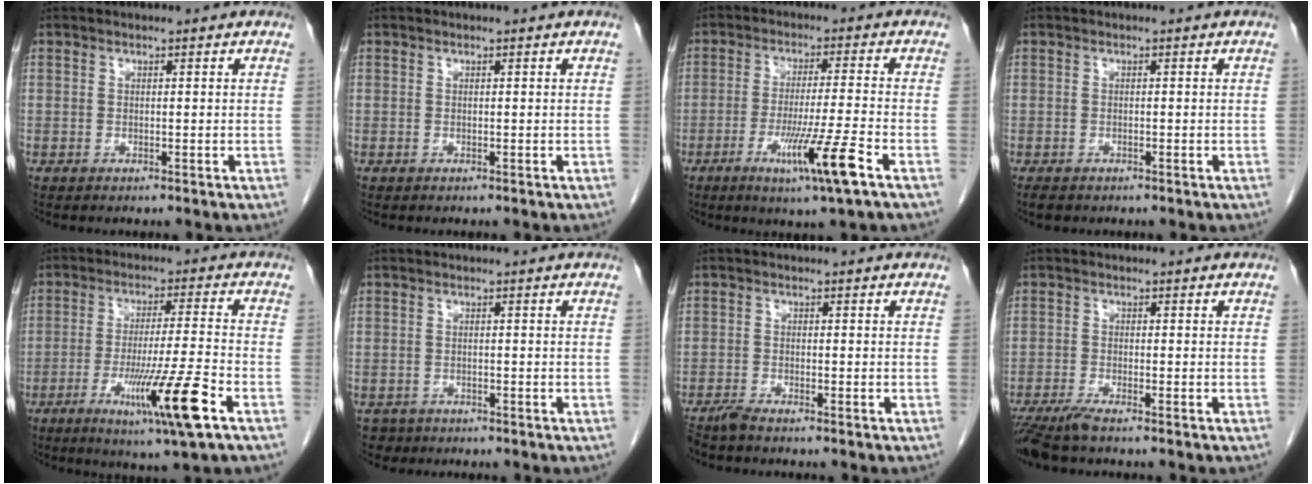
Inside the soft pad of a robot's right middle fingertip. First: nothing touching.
{"total": 0.0}
{"total": 9.4, "force": [-4.5, -1.3, 8.1], "torque": [-0.144, -0.027, -0.082]}
{"total": 1.5, "force": [-1.2, 0.6, 0.7], "torque": [-0.017, -0.004, -0.015]}
{"total": 12.0, "force": [-5.5, -1.1, 10.6], "torque": [-0.188, -0.027, -0.093]}
{"total": 1.9, "force": [-1.4, 1.3, -0.1], "torque": [-0.005, 0.004, -0.022]}
{"total": 2.0, "force": [-1.8, 0.0, 0.8], "torque": [-0.022, -0.006, -0.037]}
{"total": 4.4, "force": [-3.6, 0.1, 2.7], "torque": [-0.049, -0.012, -0.068]}